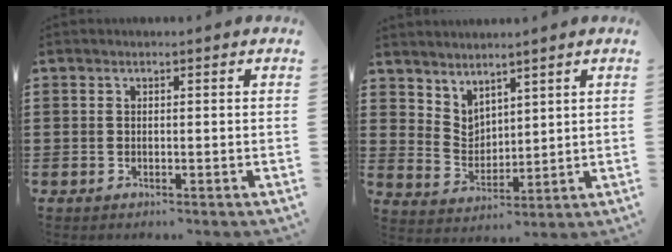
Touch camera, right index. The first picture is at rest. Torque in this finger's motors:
{"motor_torque": [-0.09, 0.34, 0.02, -0.01]}